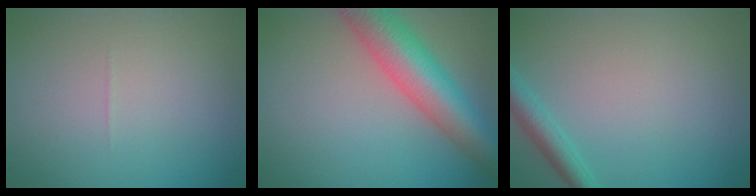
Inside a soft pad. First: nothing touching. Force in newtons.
{"total": 8.2, "press": 8.2, "slide": 0.4}
{"total": 2.6, "press": 2.6, "slide": 0.2}